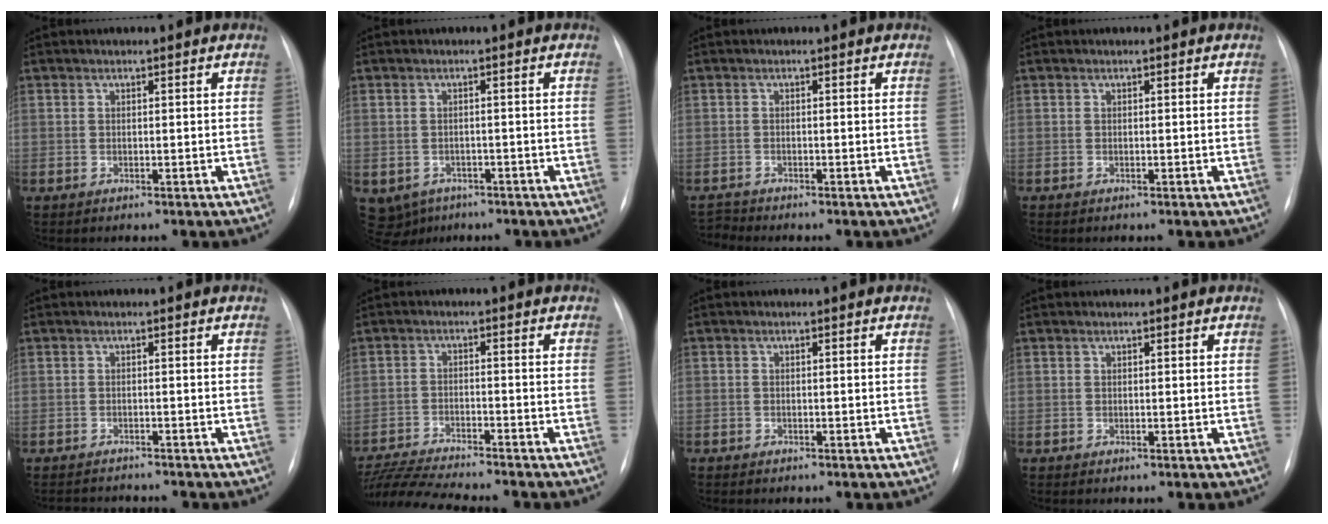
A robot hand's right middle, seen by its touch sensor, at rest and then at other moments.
{"total": 5.2, "force": [-3.0, 4.1, 1.0], "torque": [-0.018, 0.005, -0.037]}
{"total": 1.6, "force": [-1.4, -0.4, -0.7], "torque": [0.013, -0.014, -0.026]}
{"total": 0.0}
{"total": 7.9, "force": [-7.3, 2.7, 1.4], "torque": [-0.021, 0.009, -0.088]}
{"total": 13.3, "force": [-12.1, 0.5, 5.4], "torque": [-0.097, -0.011, -0.197]}
{"total": 2.8, "force": [-2.3, 1.1, 1.2], "torque": [-0.015, -0.001, -0.023]}
{"total": 0.0}